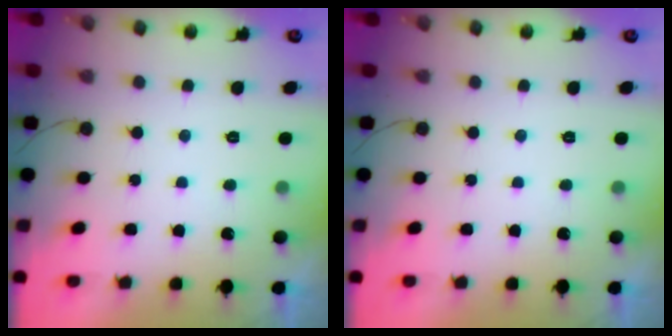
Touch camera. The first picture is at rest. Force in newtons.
{"total": 0.0}